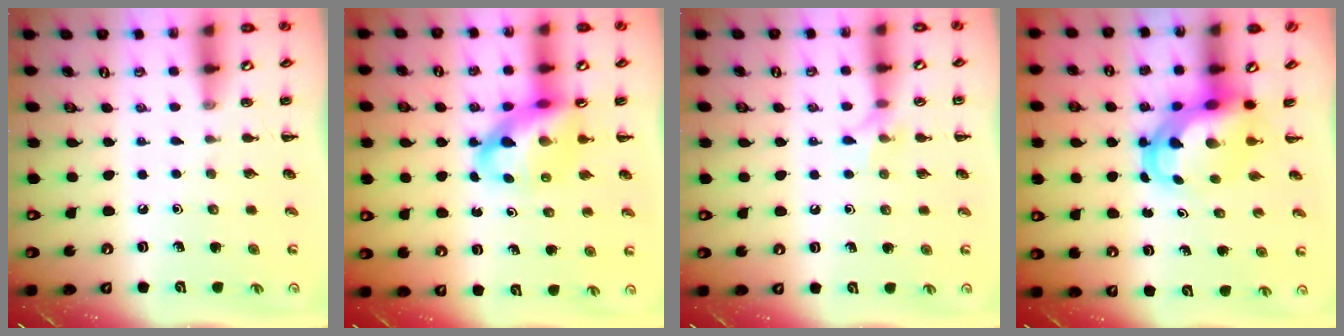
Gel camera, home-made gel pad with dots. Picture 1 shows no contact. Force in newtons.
{"total": 11.3, "press": 10.9, "slide": 3.3}
{"total": 5.7, "press": 5.6, "slide": 1.2}
{"total": 5.7, "press": 5.6, "slide": 1.3}